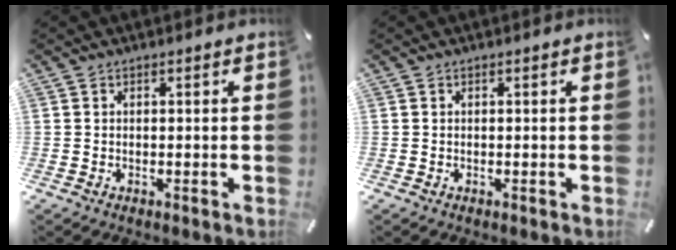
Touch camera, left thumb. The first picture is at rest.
{"total": 0.0}